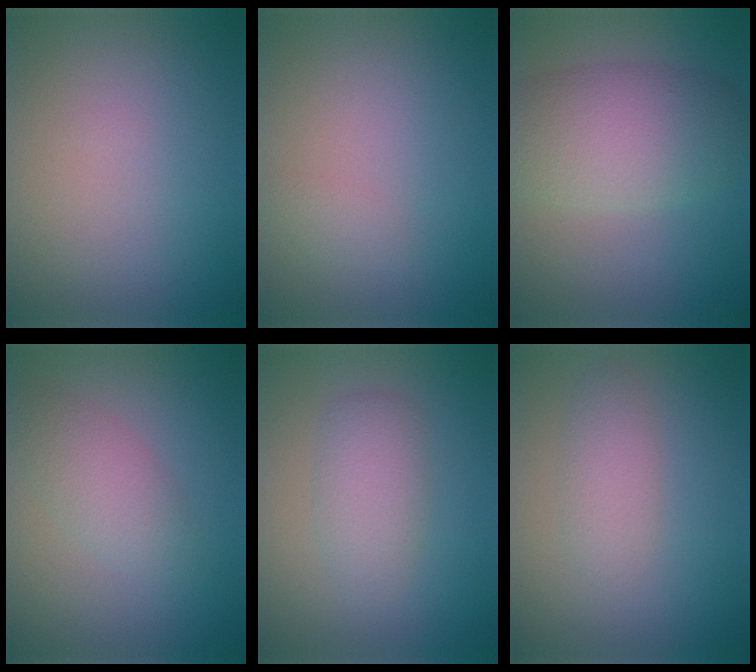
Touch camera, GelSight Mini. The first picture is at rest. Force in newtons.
{"total": 0.8, "press": 0.8, "slide": 0.0}
{"total": 7.1, "press": 7.1, "slide": 0.4}
{"total": 2.9, "press": 2.8, "slide": 0.3}
{"total": 3.0, "press": 3.0, "slide": 0.1}
{"total": 2.0, "press": 2.0, "slide": 0.0}